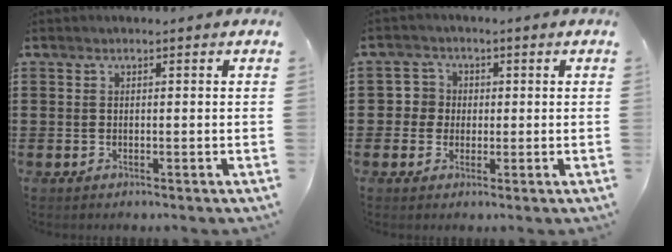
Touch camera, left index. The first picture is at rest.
{"total": 3.4, "force": [0.0, 3.3, 0.3], "torque": [-0.025, 0.011, -0.005]}